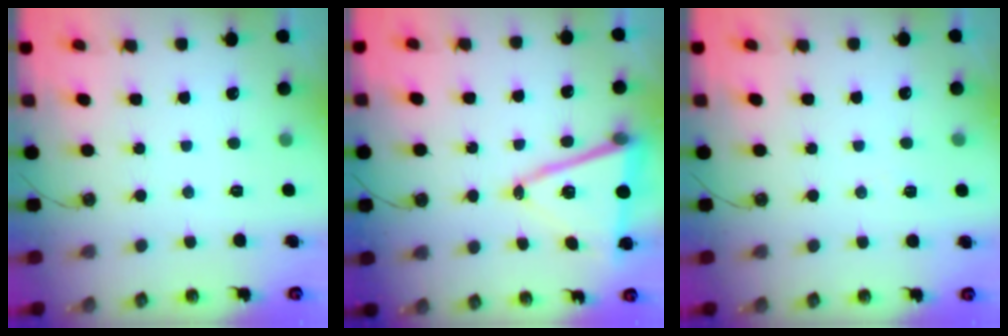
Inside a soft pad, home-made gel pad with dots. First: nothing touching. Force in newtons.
{"total": 14.3, "press": 13.8, "slide": 3.7}
{"total": 3.0, "press": 2.2, "slide": 2.1}